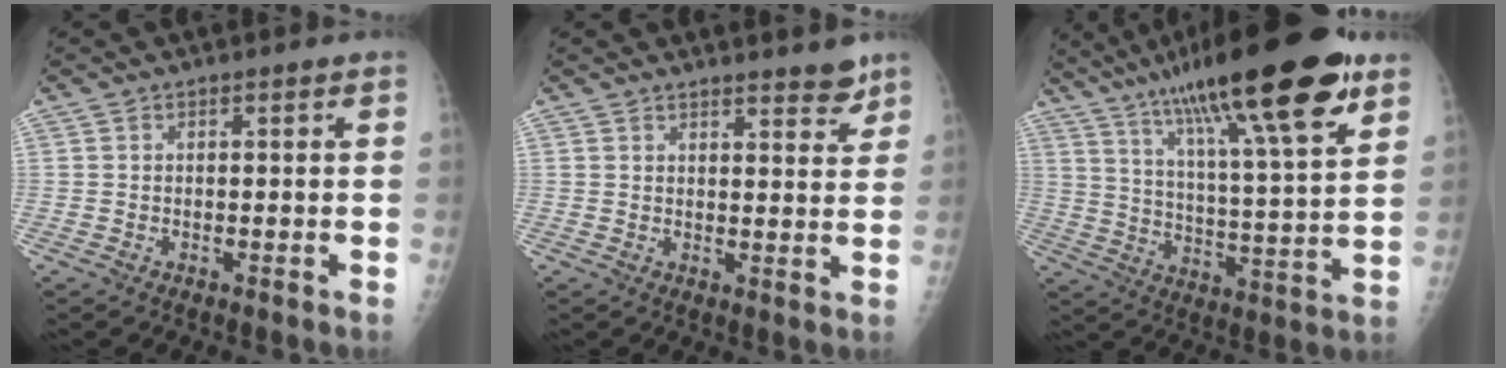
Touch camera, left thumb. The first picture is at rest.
{"total": 4.8, "force": [4.1, 1.2, 2.3], "torque": [-0.014, -0.027, 0.050]}
{"total": 25.9, "force": [15.9, 4.6, 20.0], "torque": [-0.317, -0.039, 0.254]}